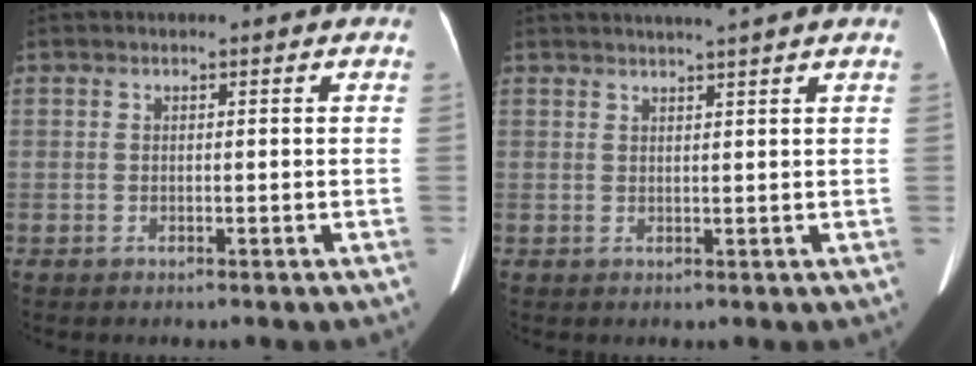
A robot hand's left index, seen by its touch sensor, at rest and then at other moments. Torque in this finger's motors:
{"motor_torque": [0.30, -0.44, 0.02, 0.07]}